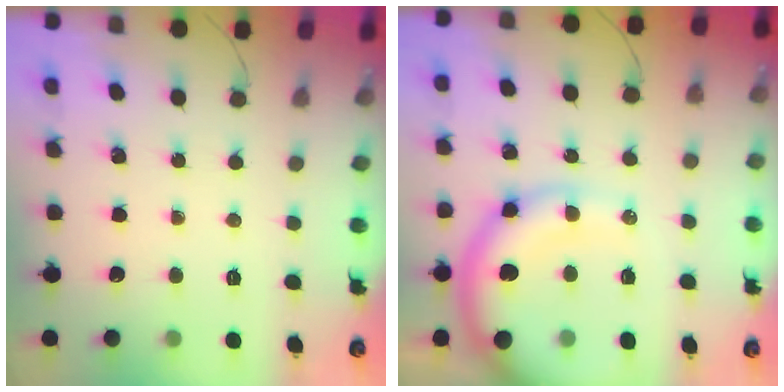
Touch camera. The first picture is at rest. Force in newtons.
{"total": 14.5, "press": 13.9, "slide": 3.9}